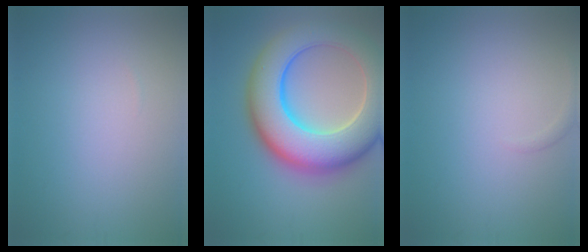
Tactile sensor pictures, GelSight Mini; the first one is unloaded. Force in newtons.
{"total": 13.0, "press": 12.9, "slide": 0.3}
{"total": 0.6, "press": 0.6, "slide": 0.1}